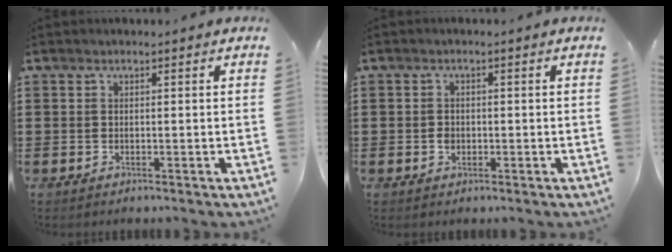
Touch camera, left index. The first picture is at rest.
{"total": 1.5, "force": [-0.3, 1.2, 0.7], "torque": [-0.017, 0.005, -0.009]}